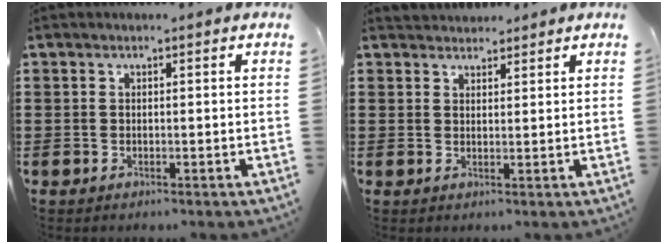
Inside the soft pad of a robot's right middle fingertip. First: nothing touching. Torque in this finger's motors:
{"motor_torque": [0.00, 0.00, 0.00, -0.01]}